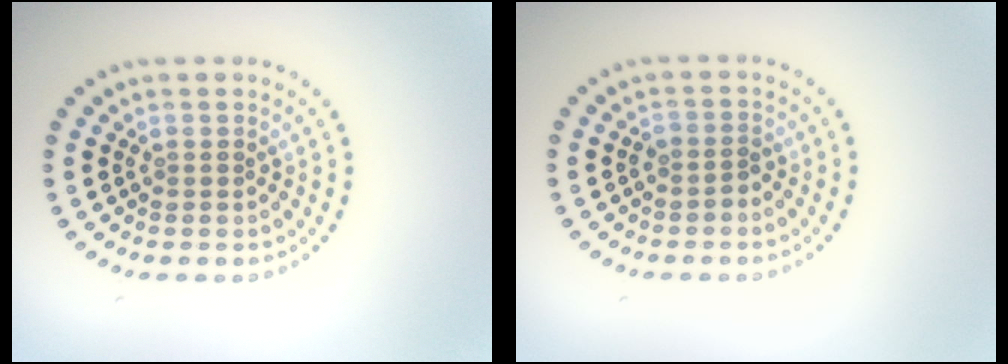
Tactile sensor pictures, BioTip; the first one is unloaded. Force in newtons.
{"total": 1.2, "press": 0.9, "slide": 0.8}